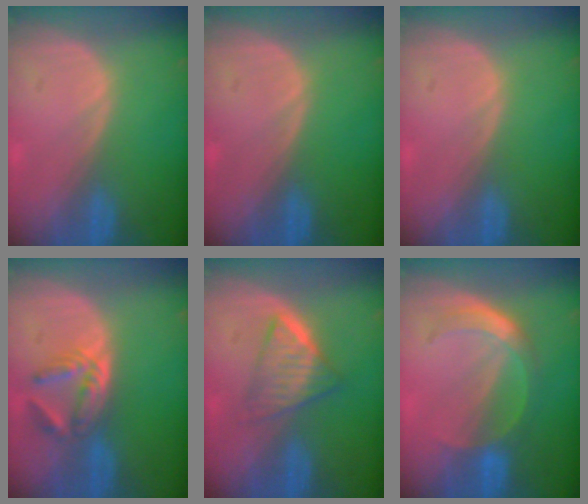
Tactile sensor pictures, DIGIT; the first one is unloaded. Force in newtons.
{"total": 0.0}
{"total": 0.0}
{"total": 5.8, "press": 5.0, "slide": 2.9}
{"total": 6.4, "press": 5.4, "slide": 3.4}
{"total": 6.0, "press": 5.2, "slide": 3.1}